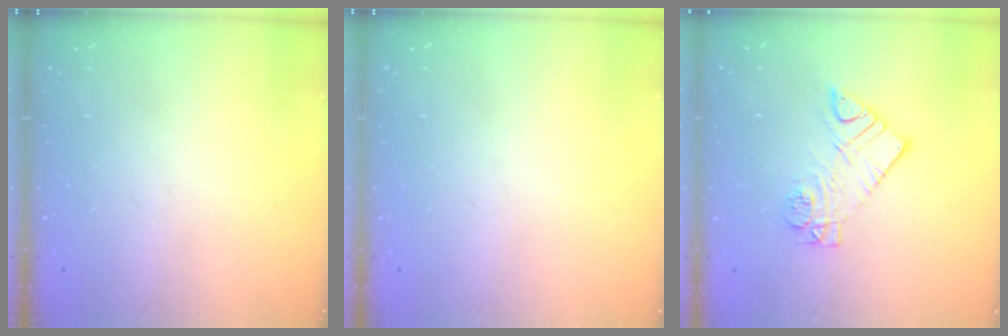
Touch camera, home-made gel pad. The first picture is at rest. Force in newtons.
{"total": 0.0}
{"total": 9.9, "press": 9.9, "slide": 0.7}